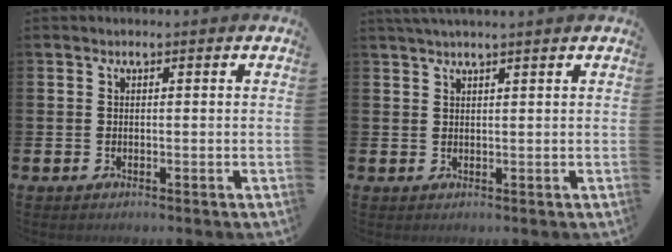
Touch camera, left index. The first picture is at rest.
{"total": 1.6, "force": [1.5, -0.3, 0.6], "torque": [-0.018, 0.001, 0.029]}